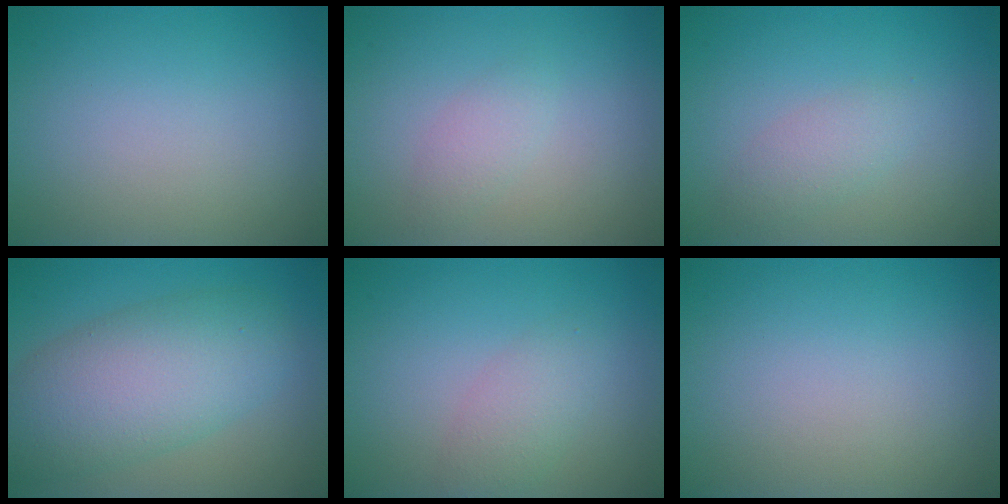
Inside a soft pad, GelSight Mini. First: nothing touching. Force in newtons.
{"total": 1.4, "press": 1.4, "slide": 0.1}
{"total": 1.9, "press": 1.9, "slide": 0.0}
{"total": 7.9, "press": 7.9, "slide": 0.4}
{"total": 2.2, "press": 2.2, "slide": 0.2}
{"total": 0.0}